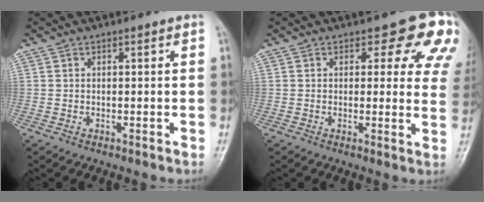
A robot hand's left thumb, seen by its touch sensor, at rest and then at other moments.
{"total": 10.9, "force": [6.7, 5.6, 6.5], "torque": [-0.022, -0.030, 0.052]}